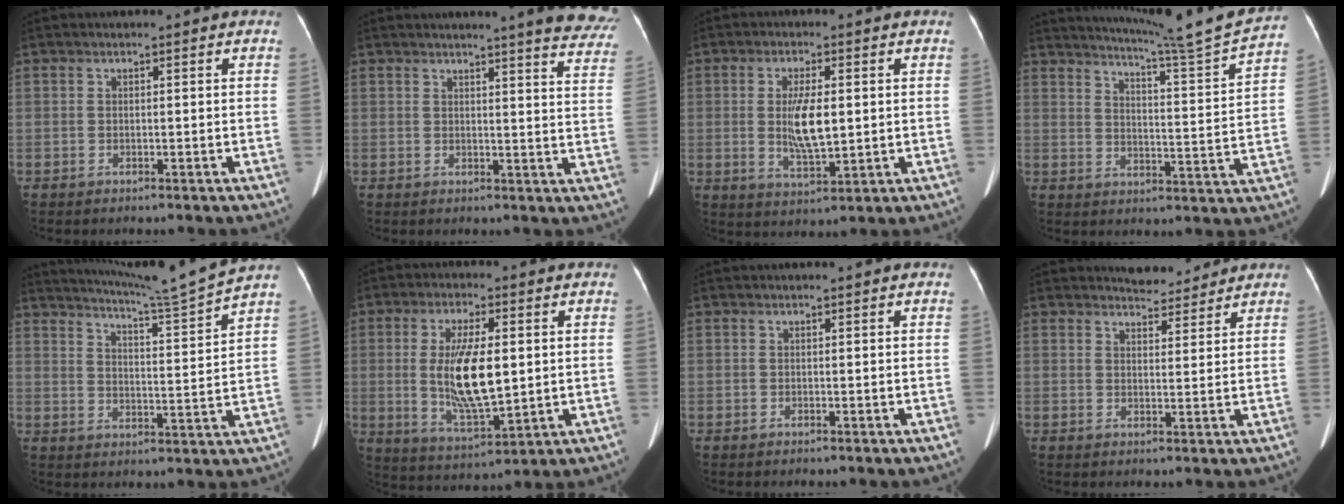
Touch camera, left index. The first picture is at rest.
{"total": 13.9, "force": [12.1, 1.0, 6.6], "torque": [-0.058, -0.045, 0.115]}
{"total": 6.9, "force": [0.4, 1.8, 6.7], "torque": [-0.132, -0.005, 0.012]}
{"total": 16.1, "force": [15.0, -2.8, 5.1], "torque": [-0.092, -0.059, 0.200]}
{"total": 11.5, "force": [10.6, -3.3, 2.9], "torque": [-0.062, -0.047, 0.163]}
{"total": 11.7, "force": [0.7, 3.4, 11.2], "torque": [-0.225, -0.008, 0.019]}
{"total": 0.5, "force": [0.5, 0.0, 0.2], "torque": [-0.001, 0.010, 0.006]}
{"total": 4.5, "force": [4.4, 1.1, 0.3], "torque": [-0.008, 0.003, 0.062]}